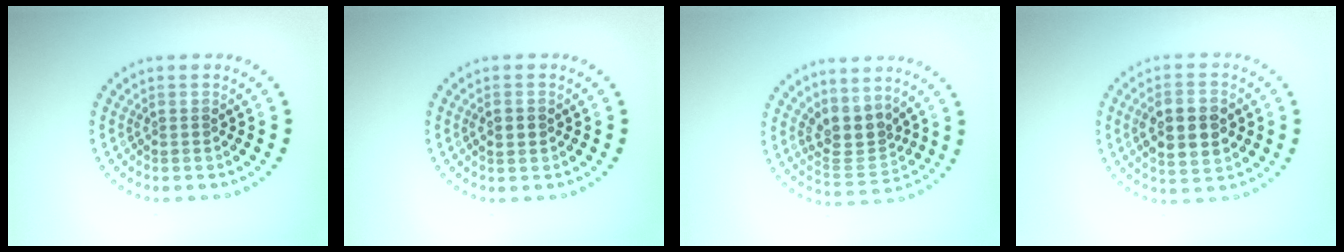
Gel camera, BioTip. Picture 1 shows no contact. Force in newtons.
{"total": 2.0, "press": 2.0, "slide": 0.2}
{"total": 3.5, "press": 3.0, "slide": 1.7}
{"total": 5.5, "press": 5.5, "slide": 0.3}